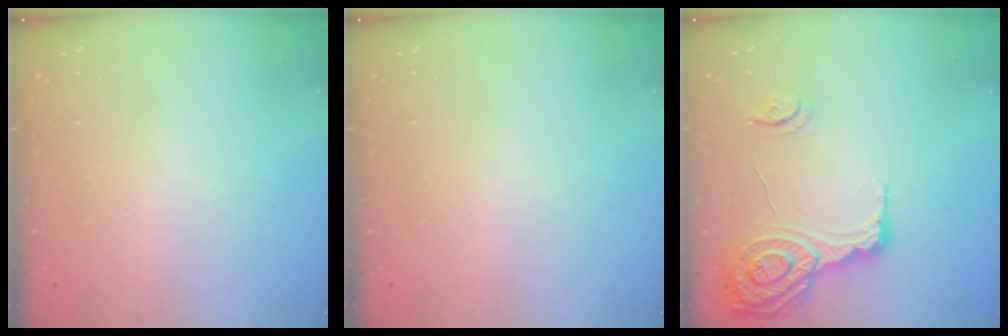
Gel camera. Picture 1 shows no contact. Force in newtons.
{"total": 0.0}
{"total": 16.9, "press": 16.8, "slide": 1.4}